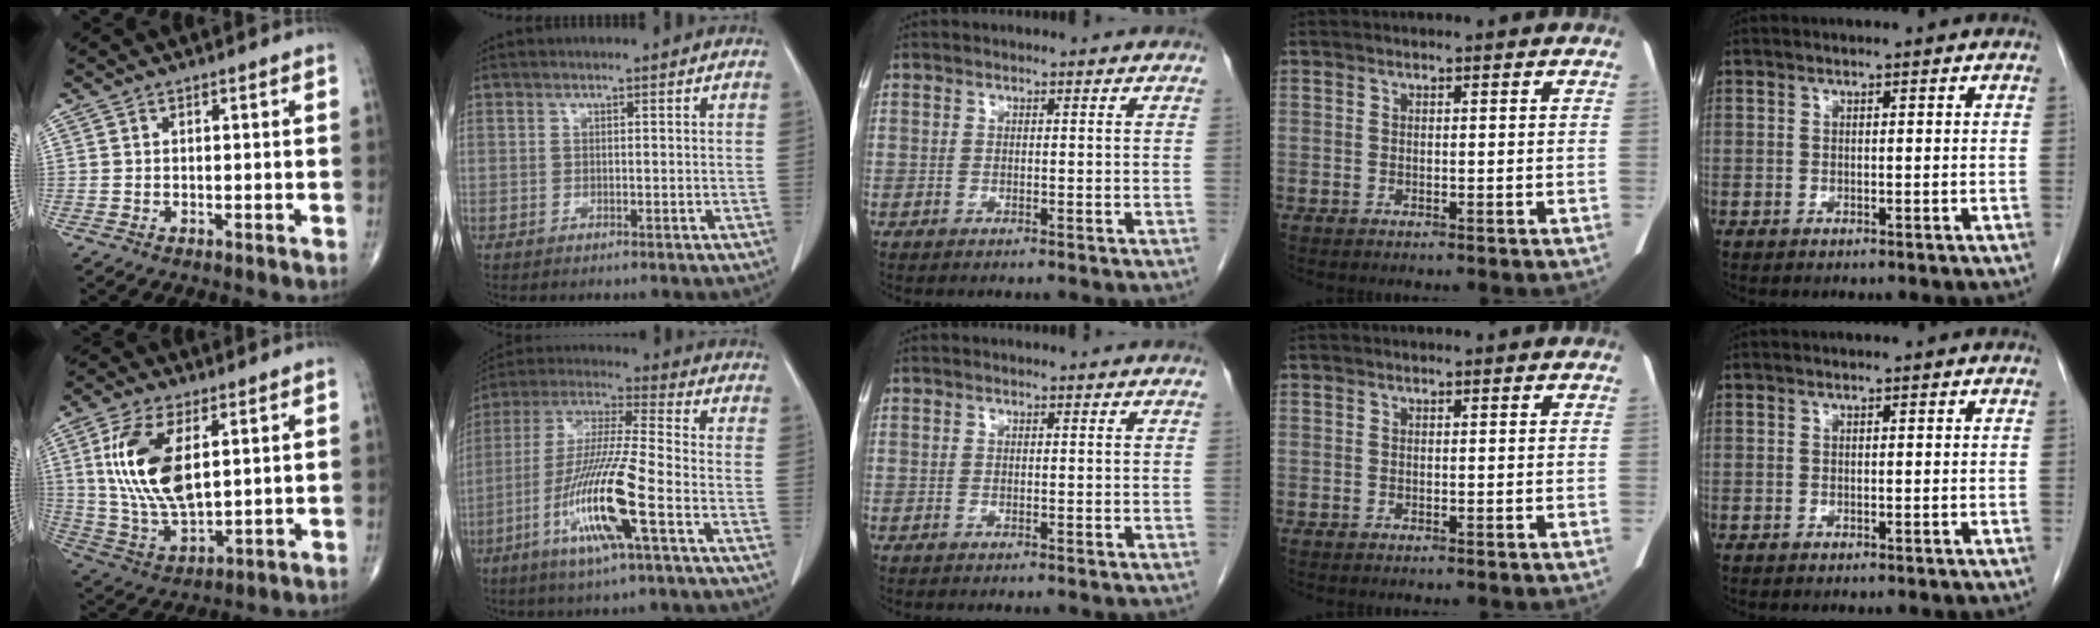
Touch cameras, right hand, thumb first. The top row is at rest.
{"thumb": {"total": 15.6, "force": [4.1, 7.3, 13.1], "torque": [-0.264, -0.018, 0.089]}, "index": {"total": 15.0, "force": [-5.6, 0.2, 13.9], "torque": [-0.285, -0.016, -0.111]}}